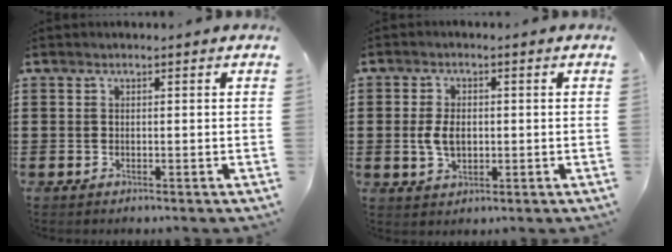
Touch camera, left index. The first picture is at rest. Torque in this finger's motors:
{"motor_torque": [0.81, 0.69, 0.56, 0.07]}